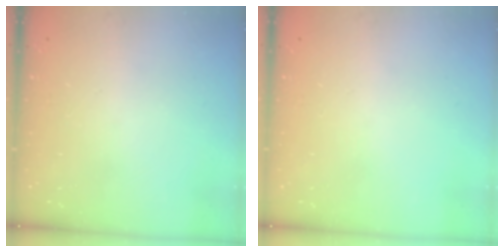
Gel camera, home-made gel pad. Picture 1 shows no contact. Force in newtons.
{"total": 0.0}